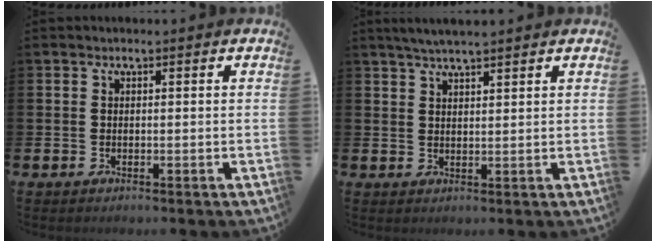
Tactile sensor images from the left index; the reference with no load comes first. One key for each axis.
{"total": 5.9, "fx": 5.6, "fy": 0.2, "fz": 1.9, "tx": -0.056, "ty": -0.017, "tz": 0.100}